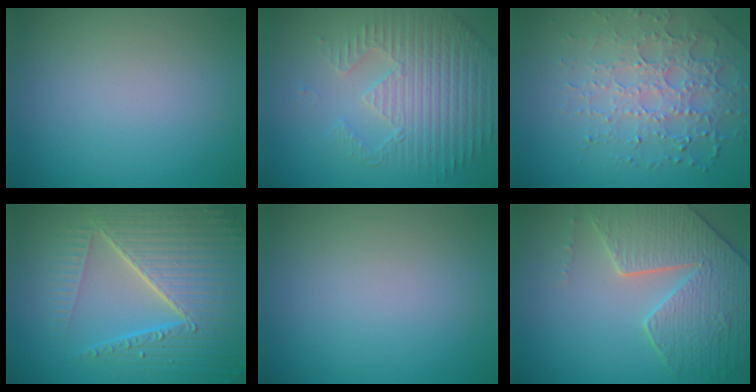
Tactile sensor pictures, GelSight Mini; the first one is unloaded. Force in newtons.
{"total": 4.7, "press": 4.4, "slide": 1.6}
{"total": 5.2, "press": 4.3, "slide": 2.8}
{"total": 8.6, "press": 6.0, "slide": 6.2}
{"total": 0.0}
{"total": 6.4, "press": 5.5, "slide": 3.2}